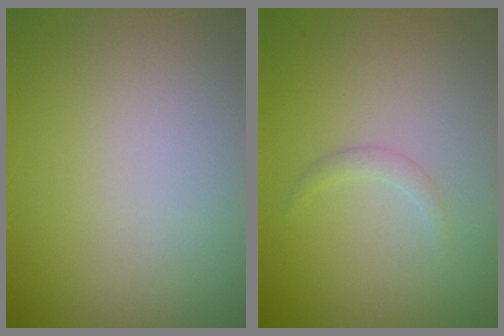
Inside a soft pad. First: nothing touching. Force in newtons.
{"total": 0.8, "press": 0.8, "slide": 0.0}